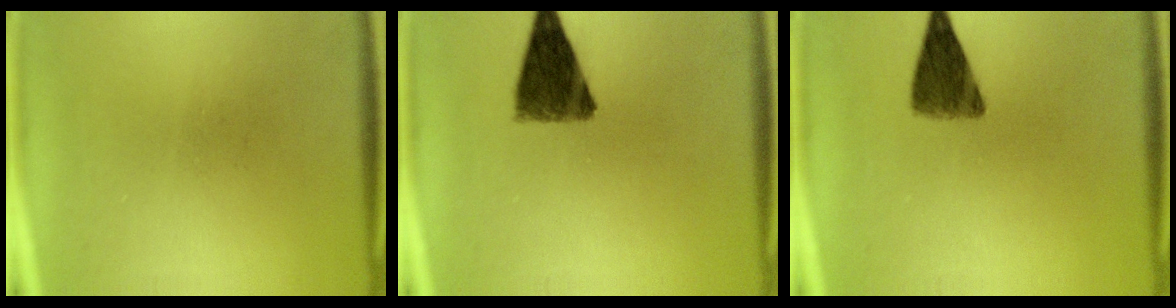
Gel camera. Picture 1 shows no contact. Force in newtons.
{"total": 9.4}
{"total": 6.4}